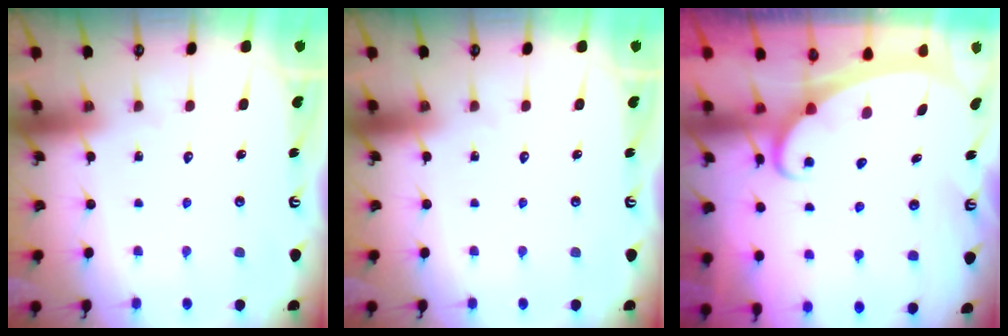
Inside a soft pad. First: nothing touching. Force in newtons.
{"total": 0.0}
{"total": 2.3, "press": 2.3, "slide": 0.3}